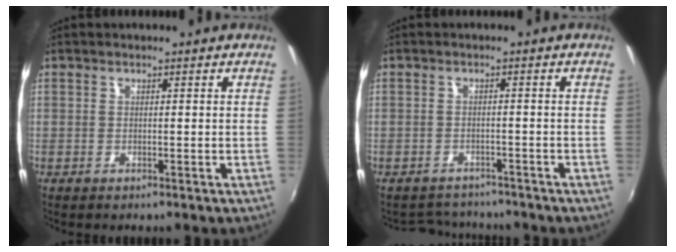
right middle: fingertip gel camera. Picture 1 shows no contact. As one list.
[{"total": 5.5, "force": [-5.2, 1.8, 0.4], "torque": [-0.022, 0.005, -0.079]}]